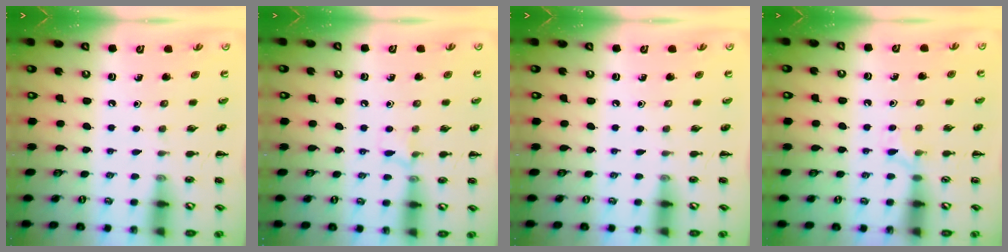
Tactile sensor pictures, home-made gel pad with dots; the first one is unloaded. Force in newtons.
{"total": 5.8, "press": 5.6, "slide": 1.7}
{"total": 0.0}
{"total": 5.1, "press": 4.9, "slide": 1.6}